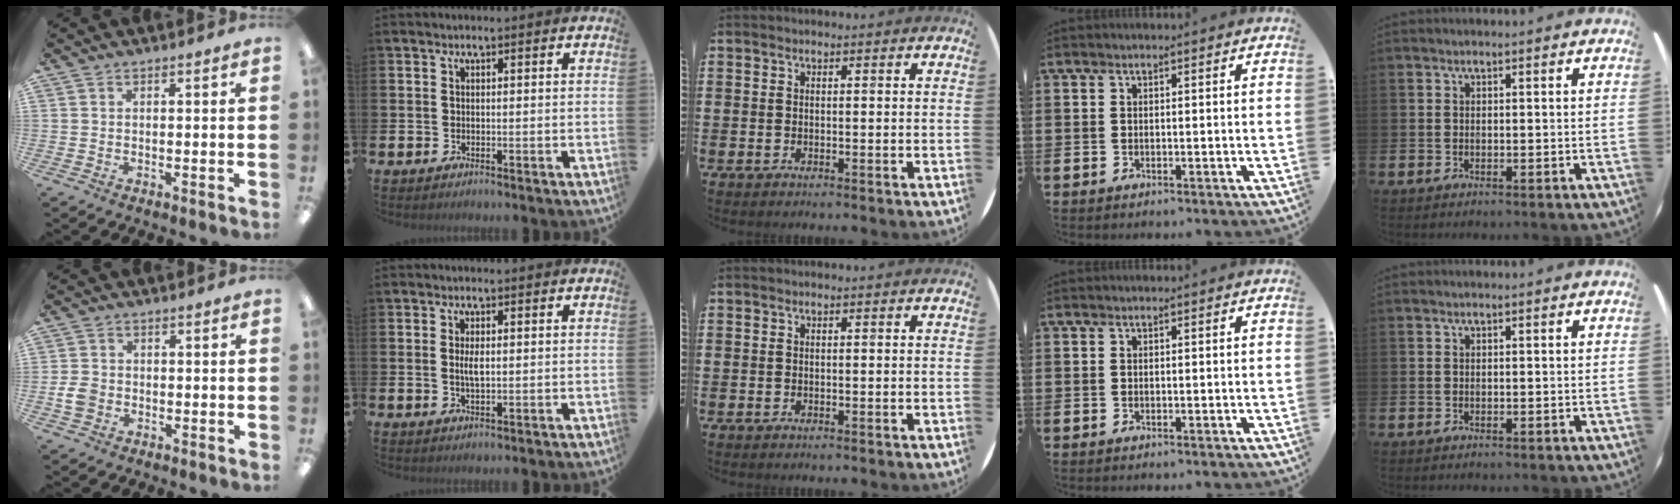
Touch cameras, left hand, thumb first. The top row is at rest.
{"thumb": {"total": 4.1, "force": [-0.9, 3.3, 2.3], "torque": [-0.052, 0.003, -0.019]}, "index": {"total": 2.3, "force": [0.2, 0.9, 2.1], "torque": [-0.034, -0.001, -0.001]}}